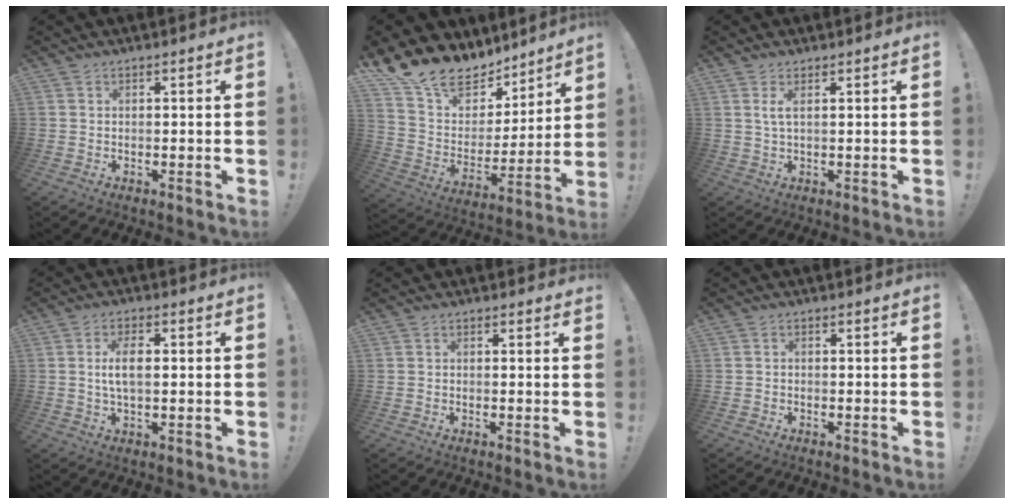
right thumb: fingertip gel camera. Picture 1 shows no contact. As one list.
[{"total": 16.3, "force": [12.9, 8.9, 4.4], "torque": [-0.094, -0.096, 0.252]}, {"total": 2.7, "force": [1.2, 0.6, 2.4], "torque": [-0.046, -0.001, 0.019]}, {"total": 6.4, "force": [0.6, 2.9, 5.6], "torque": [-0.097, 0.002, 0.005]}, {"total": 0.9, "force": [0.5, 0.7, 0.2], "torque": [0.012, -0.003, 0.005]}, {"total": 0.8, "force": [-0.7, 0.2, 0.3], "torque": [-0.011, 0.004, -0.011]}]